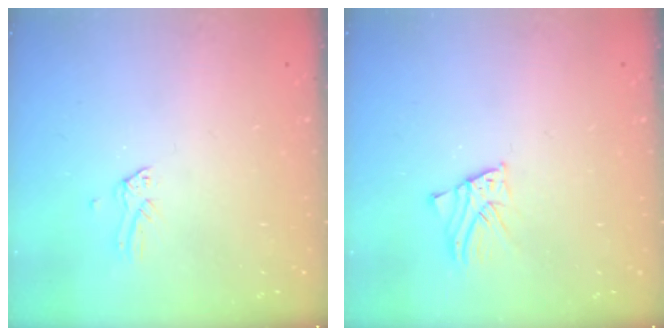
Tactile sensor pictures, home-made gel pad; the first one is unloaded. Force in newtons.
{"total": 2.7, "press": 2.7, "slide": 0.2}